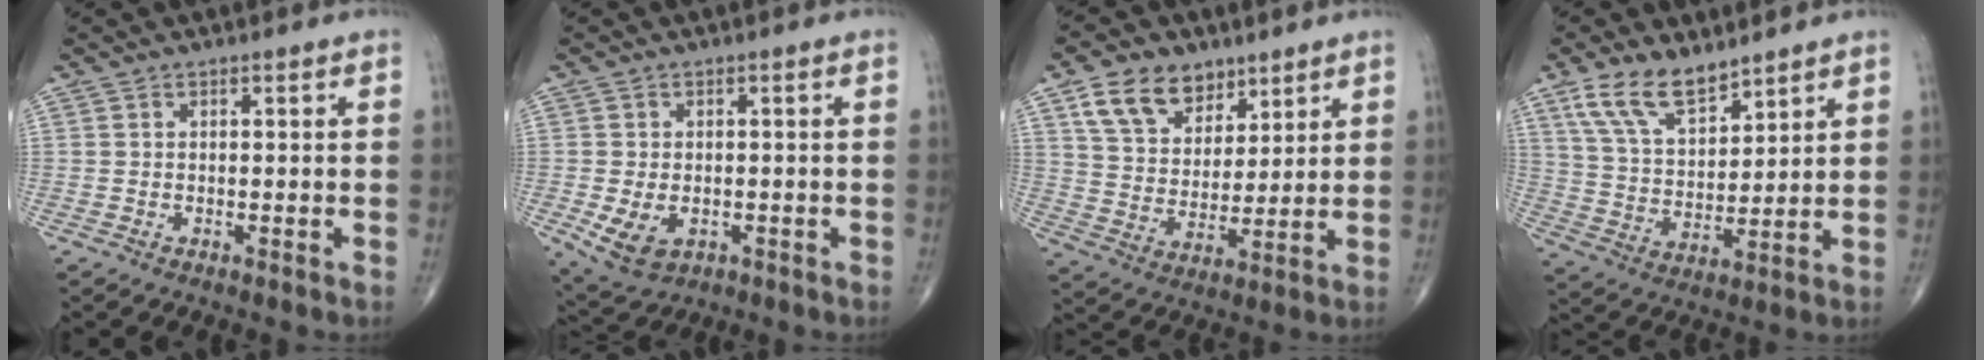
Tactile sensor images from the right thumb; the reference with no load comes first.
{"total": 6.4, "force": [-1.9, 4.3, 4.3], "torque": [-0.076, -0.004, -0.021]}
{"total": 11.8, "force": [6.9, 7.9, 5.4], "torque": [-0.068, -0.030, 0.129]}
{"total": 10.9, "force": [7.7, 4.9, 6.0], "torque": [-0.098, -0.040, 0.159]}